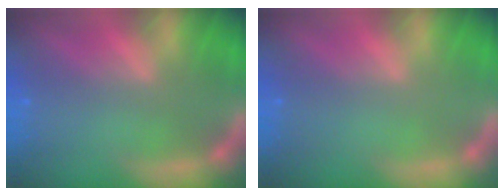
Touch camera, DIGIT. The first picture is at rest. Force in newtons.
{"total": 0.0}